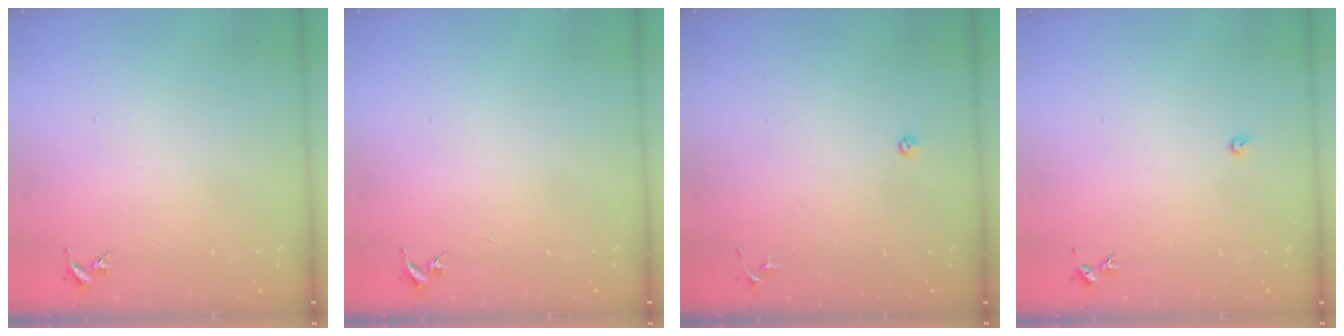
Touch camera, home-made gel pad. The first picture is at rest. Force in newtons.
{"total": 0.0}
{"total": 3.4, "press": 3.3, "slide": 0.7}
{"total": 2.4, "press": 2.4, "slide": 0.3}